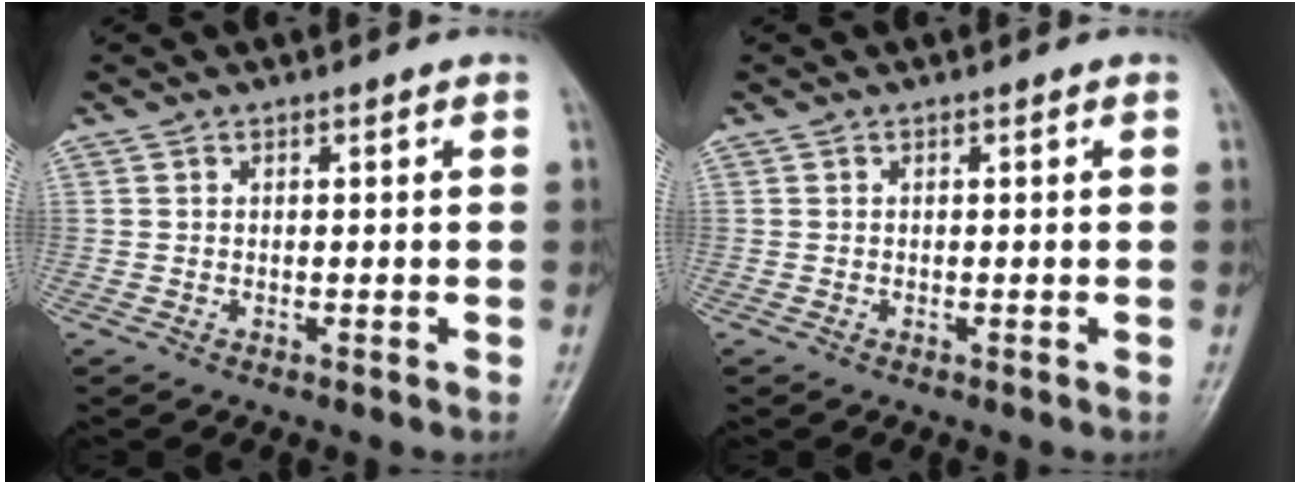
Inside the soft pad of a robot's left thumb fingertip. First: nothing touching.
{"total": 0.0}